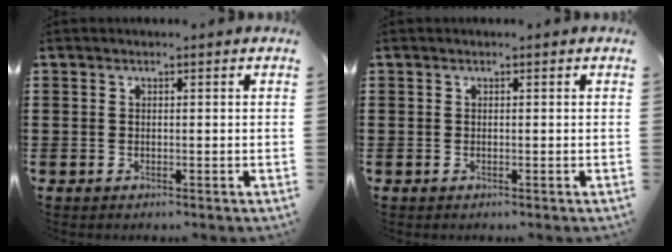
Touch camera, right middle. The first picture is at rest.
{"total": 0.0}